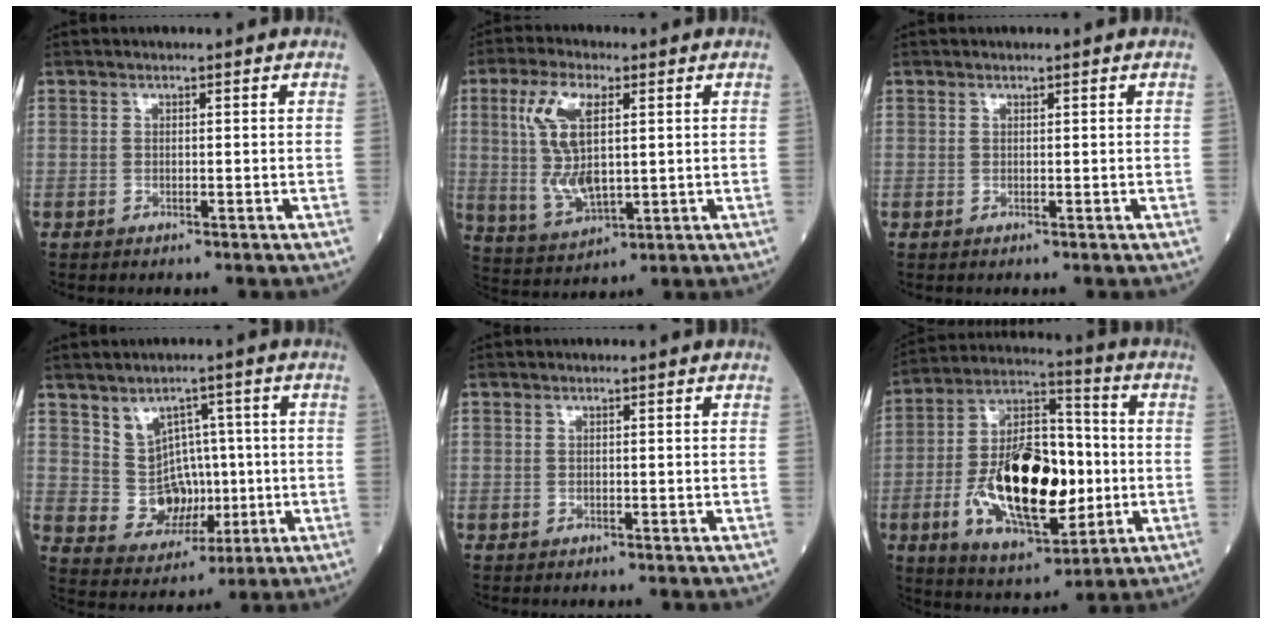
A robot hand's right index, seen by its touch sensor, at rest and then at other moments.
{"total": 10.2, "force": [2.2, 3.6, 9.2], "torque": [-0.205, 0.002, 0.047]}
{"total": 0.0}
{"total": 7.2, "force": [1.5, 6.4, 3.1], "torque": [-0.048, 0.020, 0.046]}
{"total": 0.0}
{"total": 20.1, "force": [-3.0, 8.3, 18.1], "torque": [-0.330, 0.007, -0.045]}